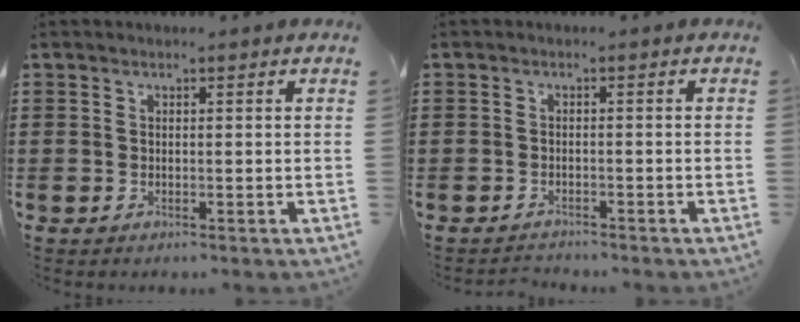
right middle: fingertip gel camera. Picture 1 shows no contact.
{"total": 1.6, "force": [-1.5, 0.4, -0.2], "torque": [0.000, 0.004, -0.036]}